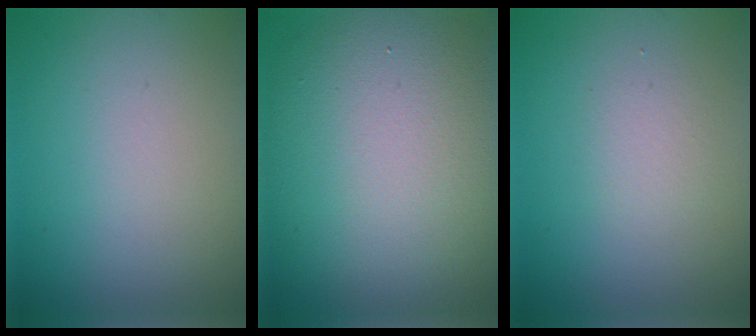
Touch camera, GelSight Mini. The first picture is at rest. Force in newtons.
{"total": 14.1, "press": 14.1, "slide": 1.2}
{"total": 1.3, "press": 1.3, "slide": 0.1}